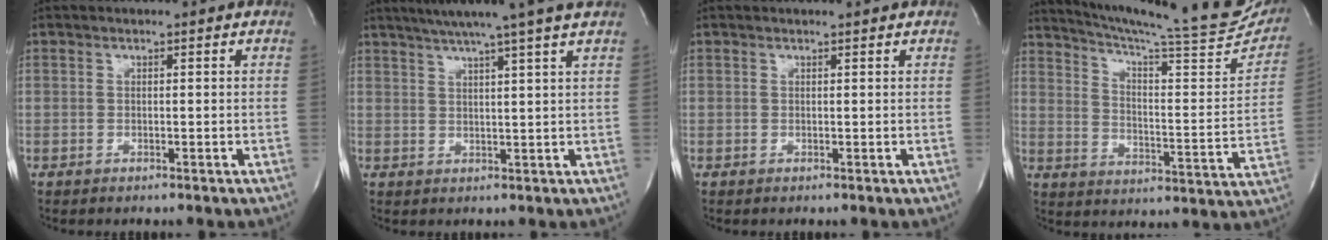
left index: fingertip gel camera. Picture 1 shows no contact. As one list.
[{"total": 10.6, "force": [8.7, -2.1, 5.7], "torque": [-0.091, 0.001, 0.112]}, {"total": 1.8, "force": [1.7, -0.1, 0.4], "torque": [-0.009, 0.007, 0.020]}, {"total": 24.1, "force": [22.0, 1.3, 9.9], "torque": [-0.152, -0.071, 0.286]}]